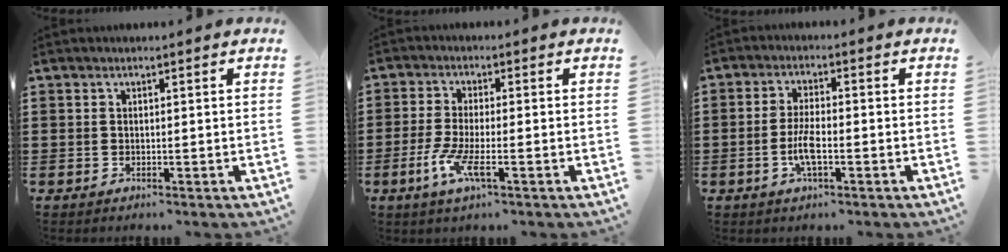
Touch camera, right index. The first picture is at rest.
{"total": 5.6, "force": [-2.5, 1.2, 4.9], "torque": [-0.115, -0.017, -0.050]}
{"total": 4.7, "force": [-1.4, 1.2, 4.3], "torque": [-0.093, -0.003, -0.031]}